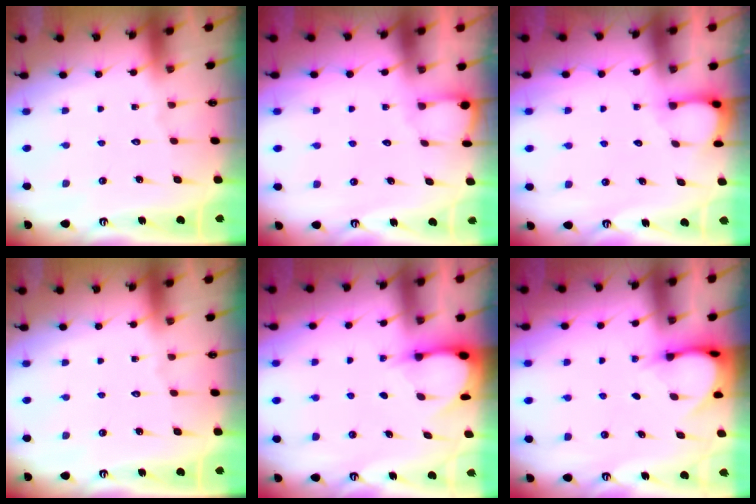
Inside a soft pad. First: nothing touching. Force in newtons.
{"total": 2.0, "press": 2.0, "slide": 0.2}
{"total": 2.1, "press": 2.1, "slide": 0.3}
{"total": 0.0}
{"total": 3.1, "press": 3.1, "slide": 0.3}
{"total": 3.9, "press": 3.9, "slide": 0.3}